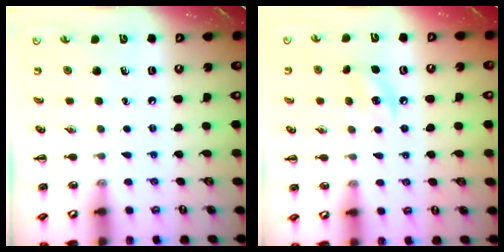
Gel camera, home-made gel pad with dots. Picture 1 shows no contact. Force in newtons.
{"total": 6.7, "press": 6.5, "slide": 1.7}